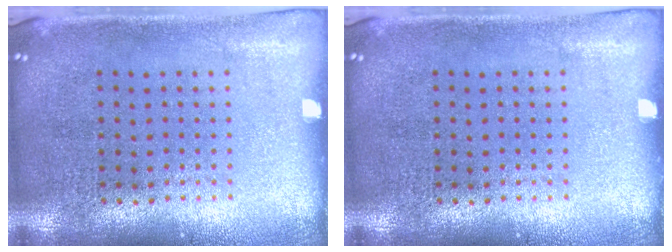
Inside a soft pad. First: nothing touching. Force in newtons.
{"total": 0.0}